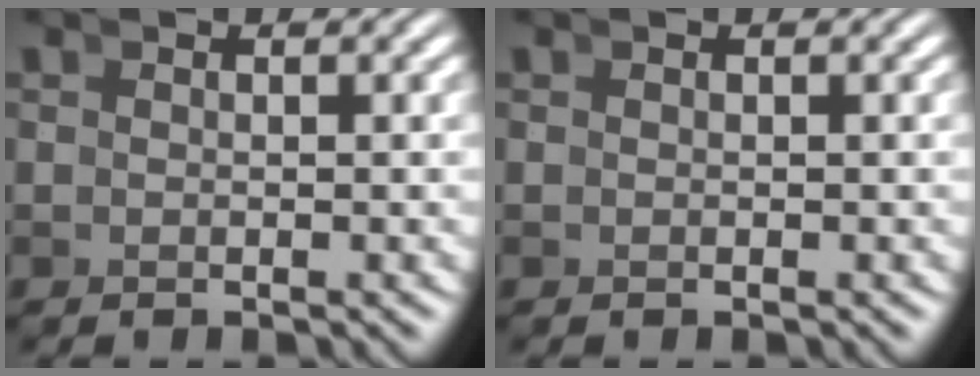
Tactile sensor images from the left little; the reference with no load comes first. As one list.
[{"total": 0.0}]